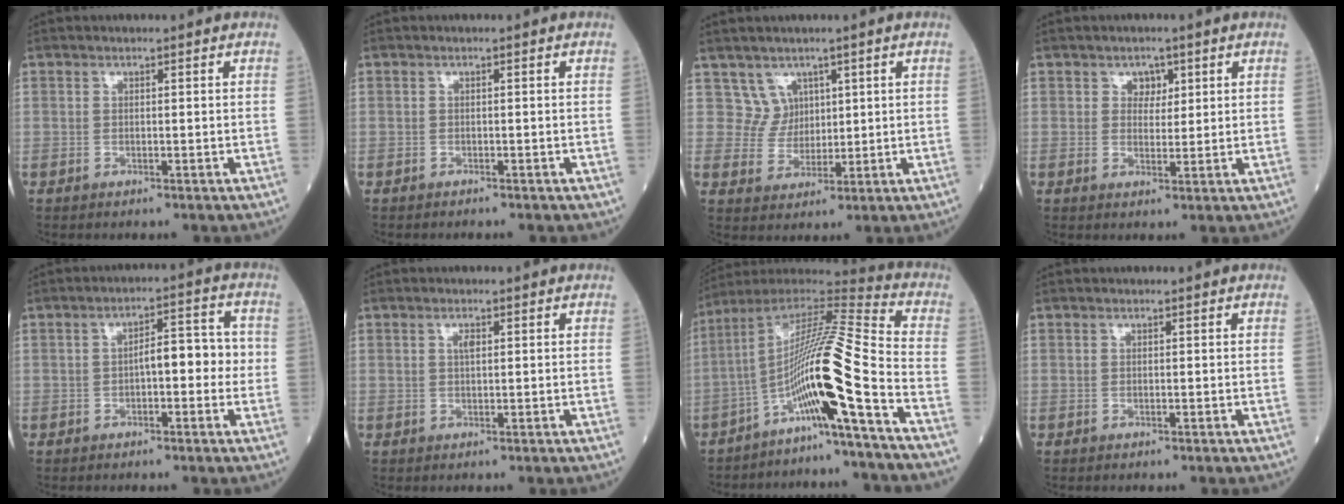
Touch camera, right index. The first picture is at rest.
{"total": 1.7, "force": [-1.5, 0.6, 0.6], "torque": [-0.017, -0.003, -0.014]}
{"total": 3.9, "force": [2.1, 3.2, -0.4], "torque": [0.013, 0.002, 0.040]}
{"total": 2.5, "force": [1.2, 1.8, 1.2], "torque": [-0.010, 0.002, 0.016]}
{"total": 6.0, "force": [-0.5, 2.3, 5.5], "torque": [-0.074, 0.030, -0.009]}
{"total": 1.1, "force": [0.4, 0.4, 1.0], "torque": [-0.019, 0.001, 0.006]}
{"total": 15.0, "force": [-6.7, -1.7, 13.3], "torque": [-0.242, 0.008, -0.127]}
{"total": 0.0}